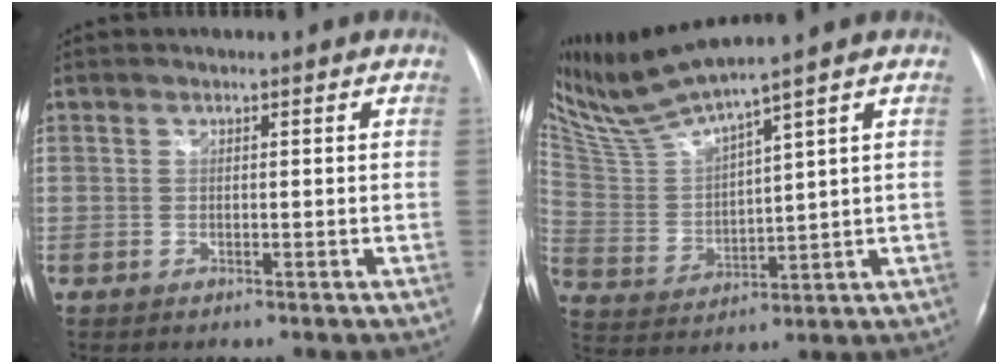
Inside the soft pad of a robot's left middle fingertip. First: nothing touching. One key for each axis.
{"total": 10.4, "fx": 9.1, "fy": -1.6, "fz": 4.9, "tx": -0.114, "ty": -0.001, "tz": 0.189}